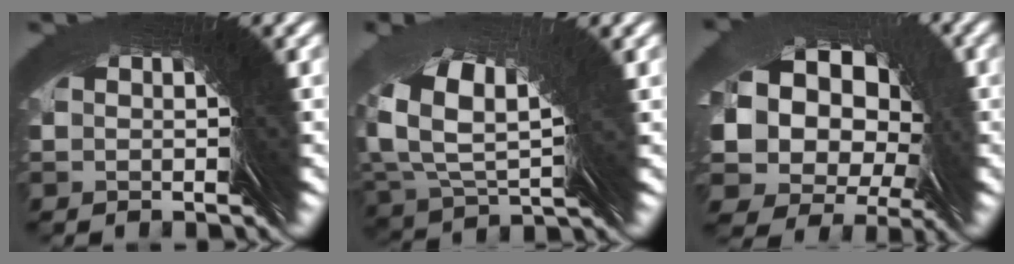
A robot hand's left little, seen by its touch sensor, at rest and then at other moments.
{"total": 4.5, "force": [2.0, 2.3, 3.3], "torque": [-0.073, 0.007, 0.033]}
{"total": 9.7, "force": [2.7, 9.1, 2.1], "torque": [-0.102, -0.012, 0.036]}